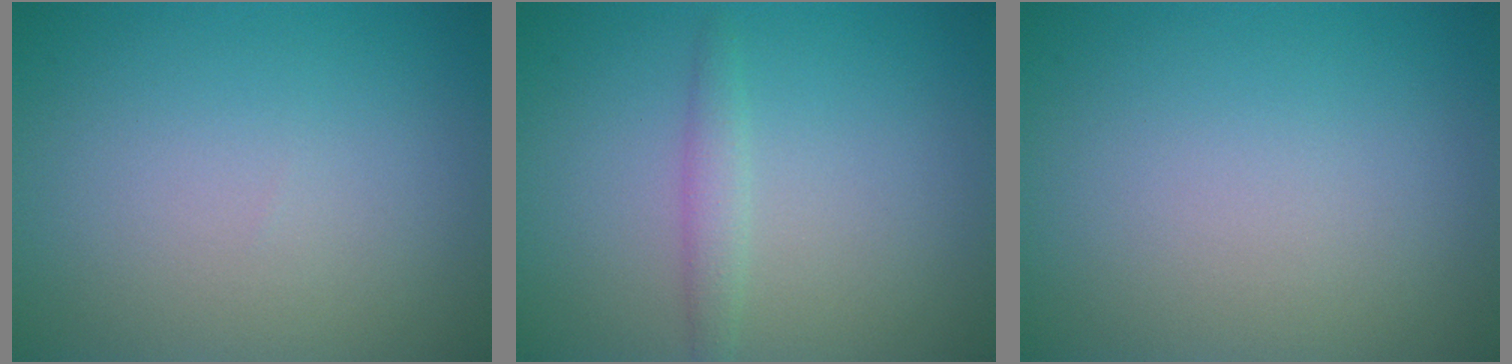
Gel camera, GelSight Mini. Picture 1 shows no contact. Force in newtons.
{"total": 1.4, "press": 1.4, "slide": 0.0}
{"total": 0.0}